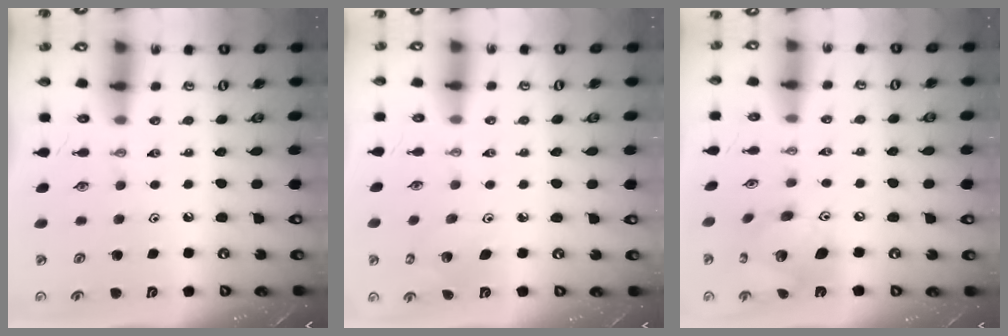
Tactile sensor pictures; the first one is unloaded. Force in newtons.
{"total": 2.4, "press": 2.4, "slide": 0.1}
{"total": 14.5, "press": 14.5, "slide": 1.3}